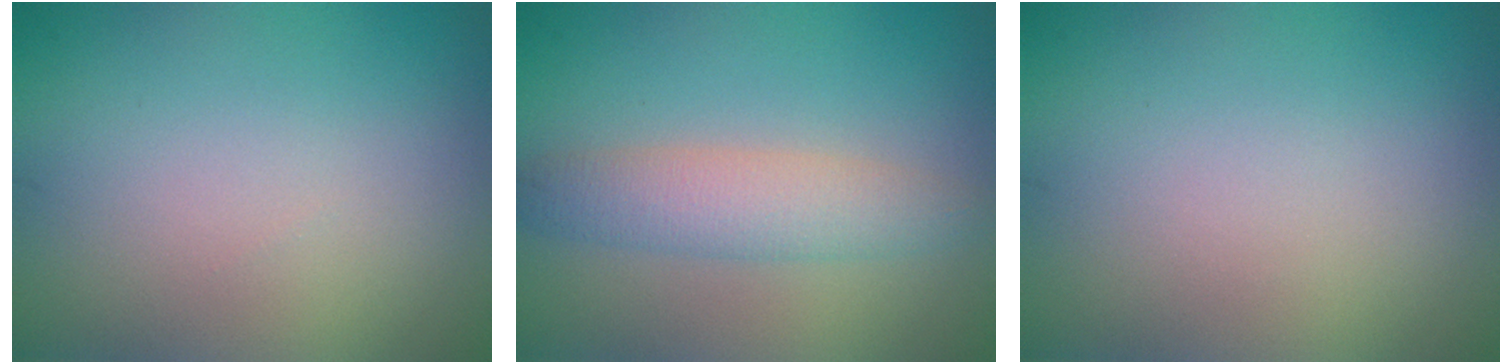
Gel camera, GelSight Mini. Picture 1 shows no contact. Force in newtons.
{"total": 3.3, "press": 3.3, "slide": 0.1}
{"total": 0.0}